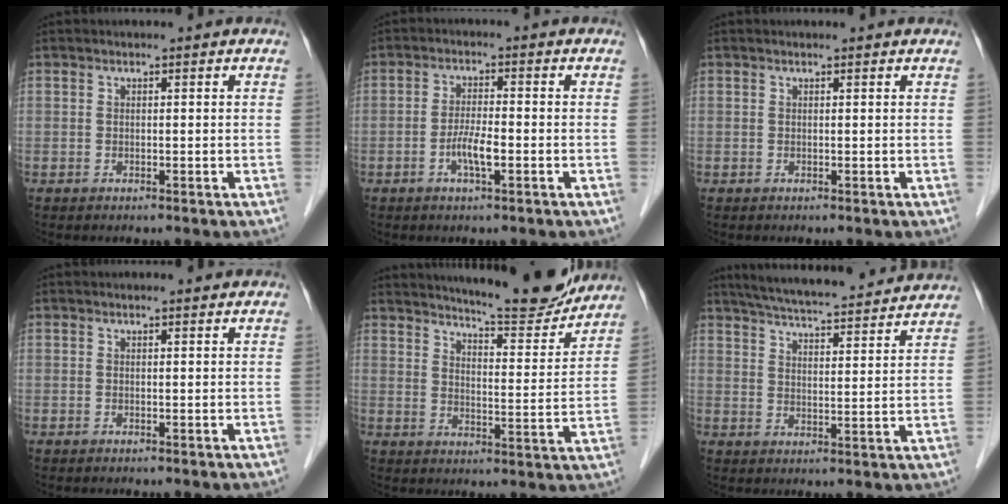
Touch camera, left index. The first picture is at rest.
{"total": 3.8, "force": [-1.4, 0.6, 3.5], "torque": [-0.070, -0.001, -0.028]}
{"total": 1.1, "force": [1.1, 0.1, 0.2], "torque": [-0.012, 0.007, 0.011]}
{"total": 0.8, "force": [0.8, 0.0, 0.3], "torque": [-0.011, 0.002, 0.011]}
{"total": 14.5, "force": [13.6, 1.1, 4.9], "torque": [-0.074, -0.027, 0.182]}
{"total": 20.9, "force": [19.1, 2.2, 8.1], "torque": [-0.131, 0.016, 0.259]}